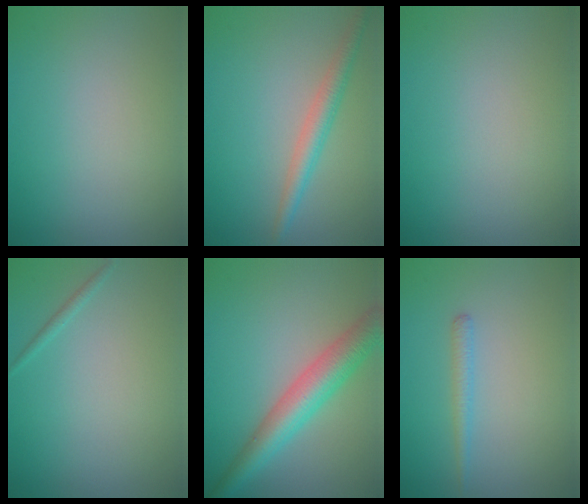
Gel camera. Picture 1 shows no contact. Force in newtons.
{"total": 2.7, "press": 2.7, "slide": 0.1}
{"total": 0.0}
{"total": 0.6, "press": 0.6, "slide": 0.0}
{"total": 5.6, "press": 5.6, "slide": 0.2}
{"total": 1.3, "press": 1.3, "slide": 0.0}